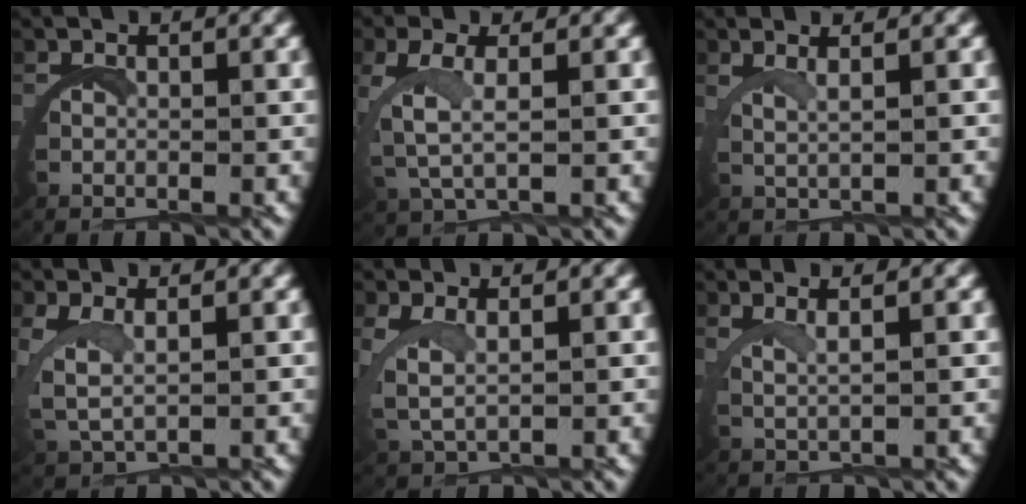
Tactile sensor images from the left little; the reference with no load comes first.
{"total": 3.1, "force": [1.2, 0.7, 2.7], "torque": [-0.078, -0.005, 0.032]}
{"total": 2.2, "force": [1.6, -0.8, 1.2], "torque": [-0.030, 0.001, 0.033]}
{"total": 2.8, "force": [1.4, 1.3, 2.1], "torque": [-0.069, -0.009, 0.037]}
{"total": 2.6, "force": [1.5, 1.0, 1.9], "torque": [-0.063, -0.007, 0.036]}
{"total": 2.4, "force": [1.8, -0.7, 1.5], "torque": [-0.036, 0.002, 0.035]}